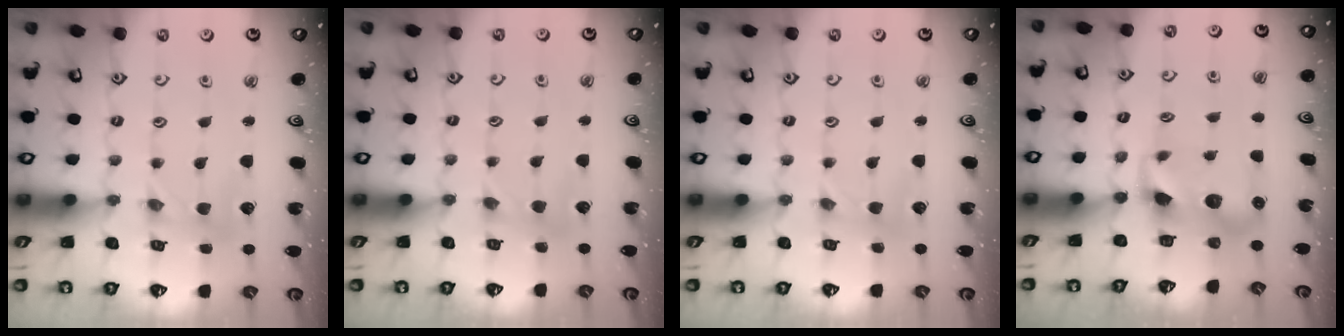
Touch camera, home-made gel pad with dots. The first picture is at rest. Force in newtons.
{"total": 2.8, "press": 2.8, "slide": 0.5}
{"total": 0.5, "press": 0.5, "slide": 0.1}
{"total": 7.0, "press": 7.0, "slide": 0.7}